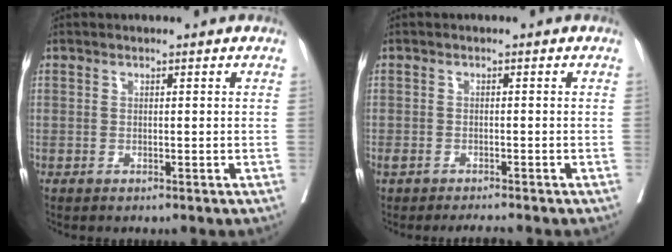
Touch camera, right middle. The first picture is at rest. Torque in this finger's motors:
{"motor_torque": [-0.02, -0.01, 0.04, 0.02]}